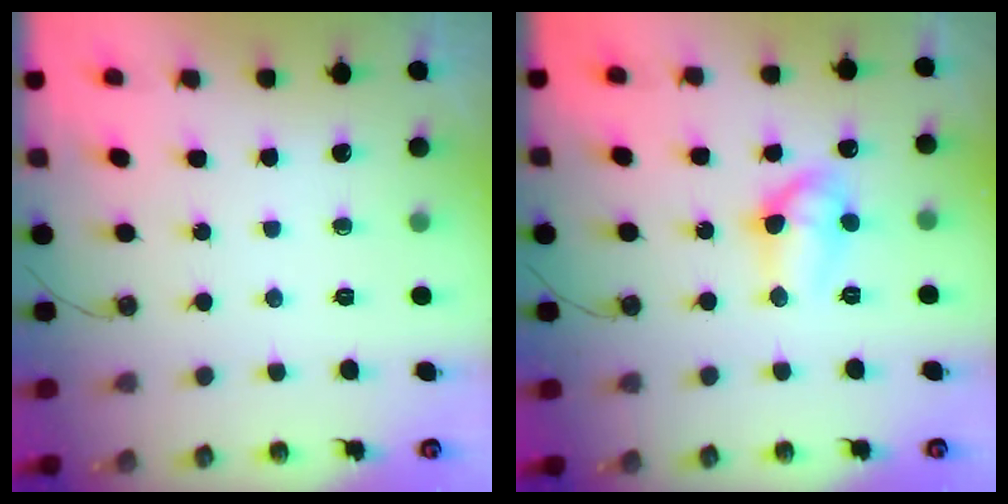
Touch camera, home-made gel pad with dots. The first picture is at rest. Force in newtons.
{"total": 9.2, "press": 9.2, "slide": 0.8}